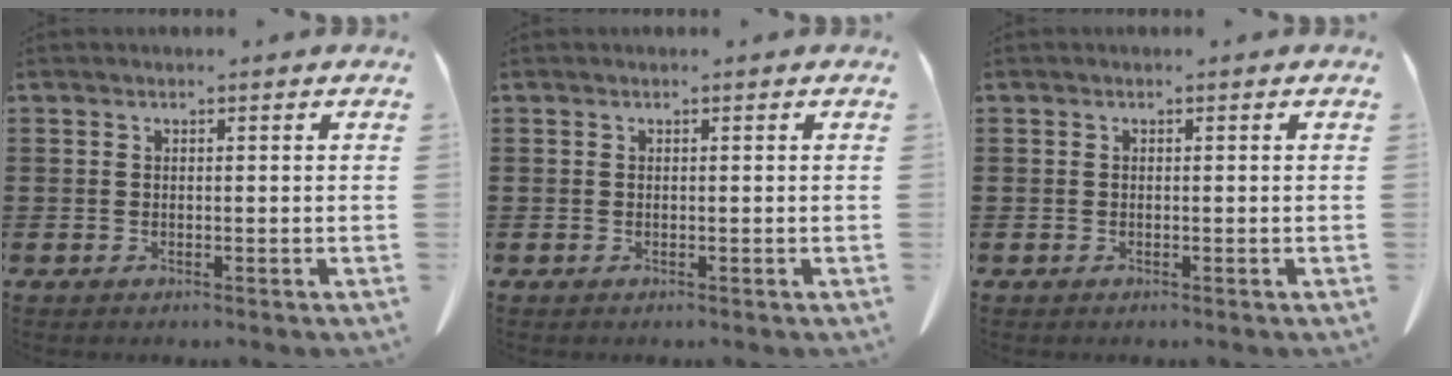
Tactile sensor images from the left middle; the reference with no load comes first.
{"total": 0.0}
{"total": 0.0}